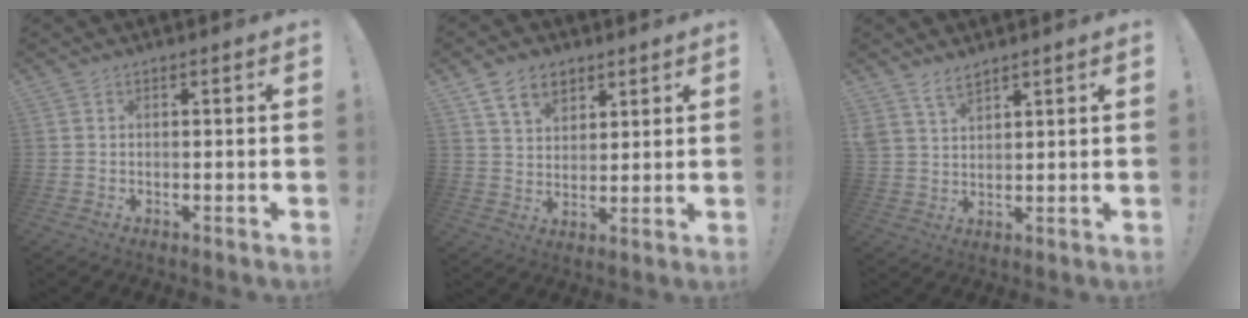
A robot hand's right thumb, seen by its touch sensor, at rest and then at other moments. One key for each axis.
{"total": 9.9, "fx": 5.9, "fy": 6.4, "fz": 4.6, "tx": -0.077, "ty": -0.021, "tz": 0.114}
{"total": 4.8, "fx": 4.0, "fy": 1.7, "fz": 2.1, "tx": -0.037, "ty": -0.022, "tz": 0.075}